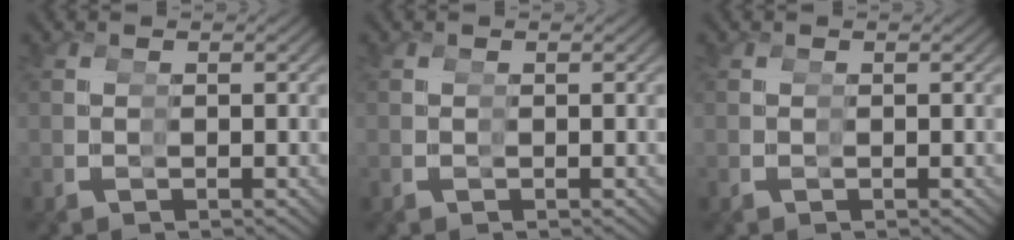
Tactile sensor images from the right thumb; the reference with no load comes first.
{"total": 0.0}
{"total": 0.0}